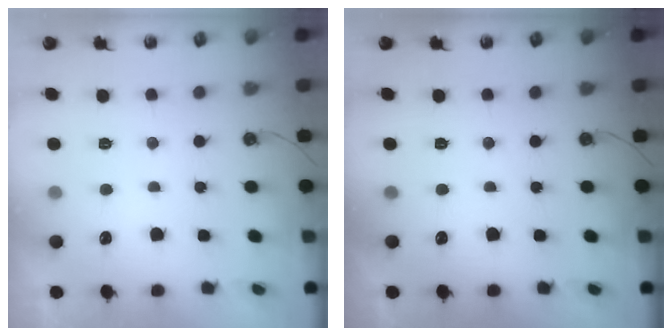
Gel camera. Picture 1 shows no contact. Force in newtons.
{"total": 0.0}